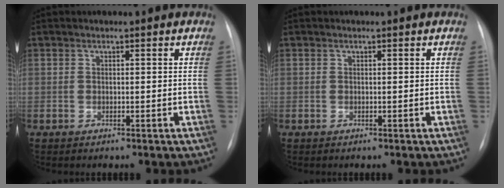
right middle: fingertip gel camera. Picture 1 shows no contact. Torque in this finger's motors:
{"motor_torque": [-0.03, -0.02, 0.00, 0.00]}